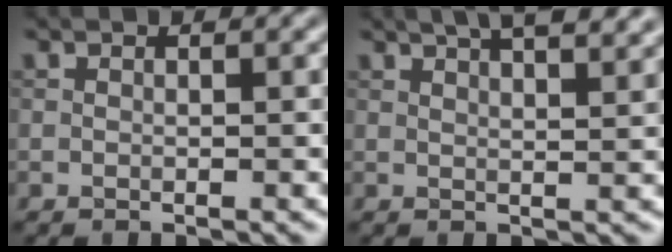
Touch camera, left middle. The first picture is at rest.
{"total": 7.7, "force": [5.2, 2.9, 4.9], "torque": [-0.033, 0.039, 0.042]}